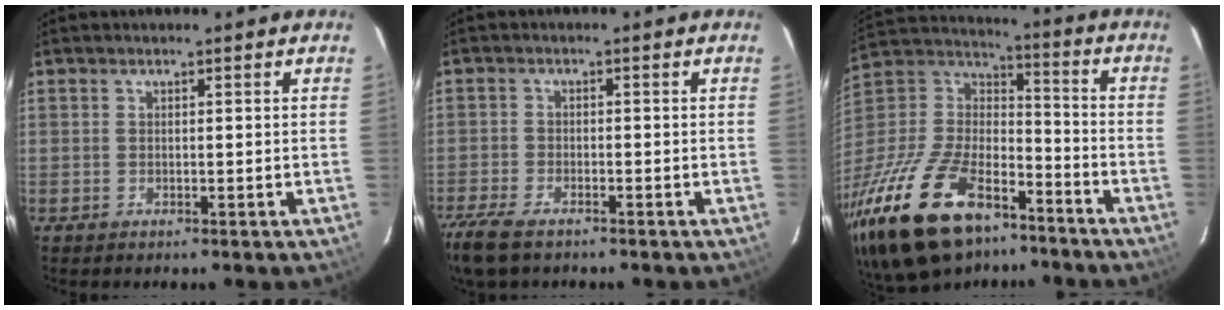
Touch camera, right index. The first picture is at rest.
{"total": 8.5, "force": [-6.5, 3.1, 4.6], "torque": [-0.130, -0.030, -0.127]}
{"total": 32.7, "force": [-20.9, 15.9, 19.5], "torque": [-0.419, -0.020, -0.339]}